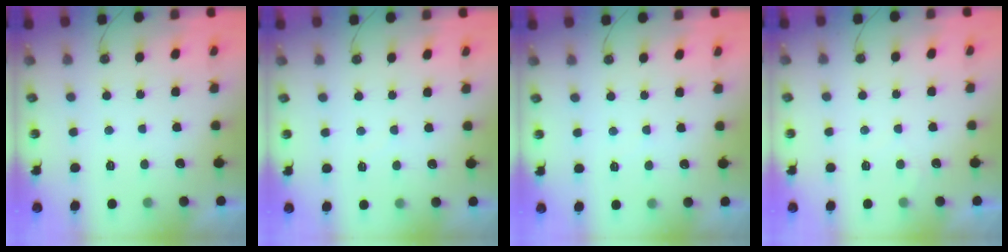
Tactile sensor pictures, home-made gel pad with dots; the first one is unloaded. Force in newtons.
{"total": 3.0, "press": 3.0, "slide": 0.4}
{"total": 2.3, "press": 2.3, "slide": 0.4}
{"total": 2.2, "press": 2.2, "slide": 0.3}